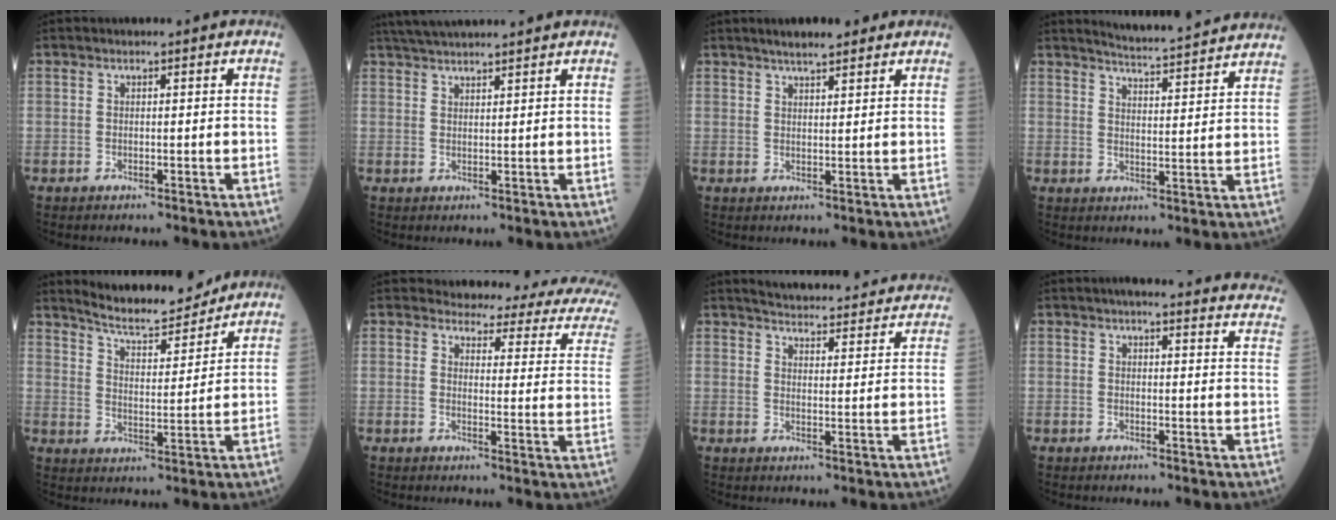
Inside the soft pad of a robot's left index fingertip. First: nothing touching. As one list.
[{"total": 8.1, "force": [7.3, -0.3, 3.5], "torque": [-0.061, 0.037, 0.118]}, {"total": 4.8, "force": [3.8, 0.9, 2.8], "torque": [-0.045, 0.017, 0.061]}, {"total": 14.1, "force": [13.3, -0.5, 4.5], "torque": [-0.075, -0.009, 0.169]}, {"total": 10.3, "force": [9.8, 1.1, 3.0], "torque": [-0.057, 0.000, 0.160]}, {"total": 15.6, "force": [14.2, 2.9, 5.8], "torque": [-0.045, -0.060, 0.130]}, {"total": 23.2, "force": [22.0, 3.0, 6.6], "torque": [-0.089, -0.025, 0.265]}, {"total": 20.6, "force": [19.5, 1.6, 6.5], "torque": [-0.067, -0.057, 0.203]}]